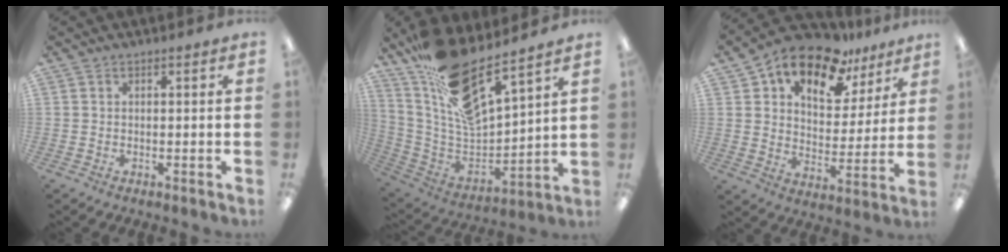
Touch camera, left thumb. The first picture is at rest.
{"total": 17.8, "force": [13.6, 4.2, 10.7], "torque": [-0.200, -0.104, 0.235]}
{"total": 15.6, "force": [11.3, 7.7, 7.5], "torque": [-0.132, -0.067, 0.200]}